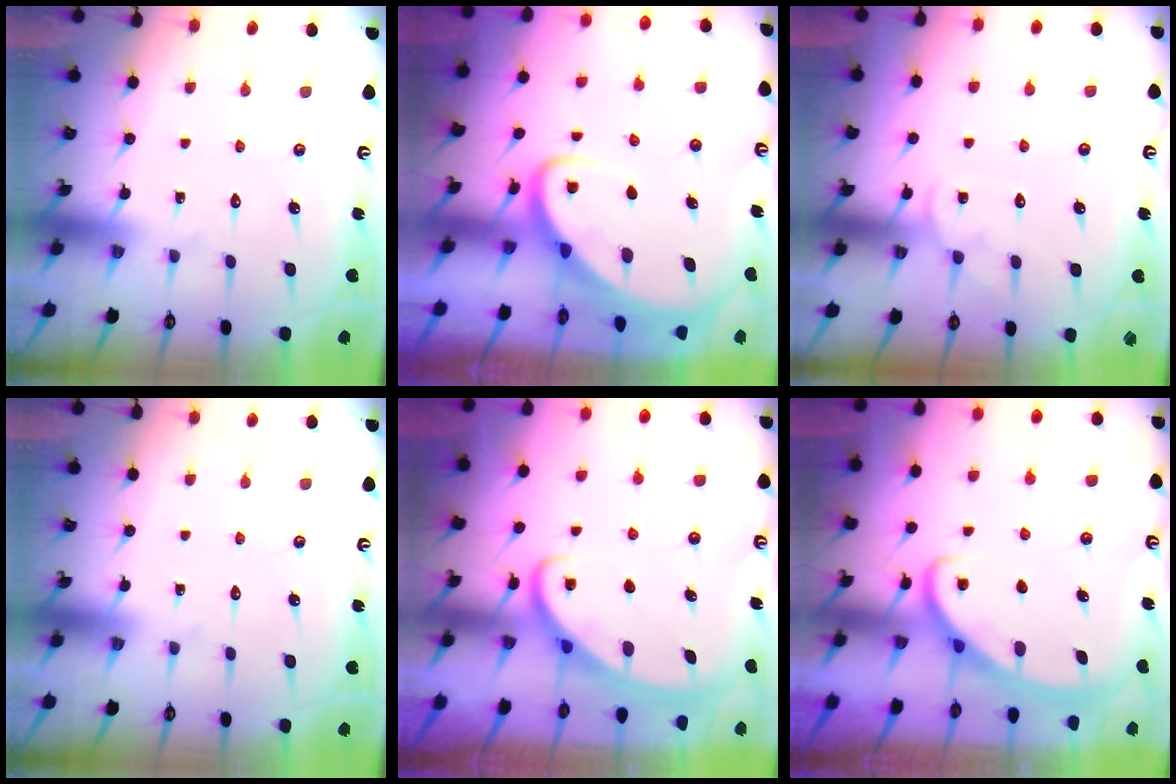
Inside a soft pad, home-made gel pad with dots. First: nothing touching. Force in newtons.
{"total": 3.5, "press": 3.5, "slide": 0.5}
{"total": 4.2, "press": 4.2, "slide": 0.4}
{"total": 0.0}
{"total": 2.7, "press": 2.7, "slide": 0.4}
{"total": 3.0, "press": 2.9, "slide": 0.4}